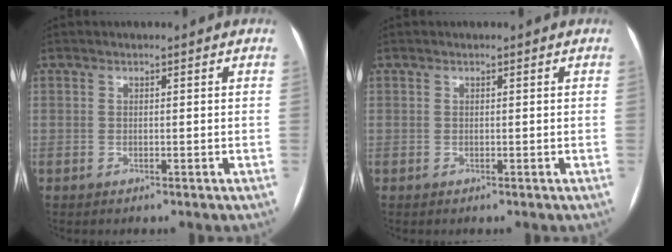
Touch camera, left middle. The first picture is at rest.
{"total": 0.0}